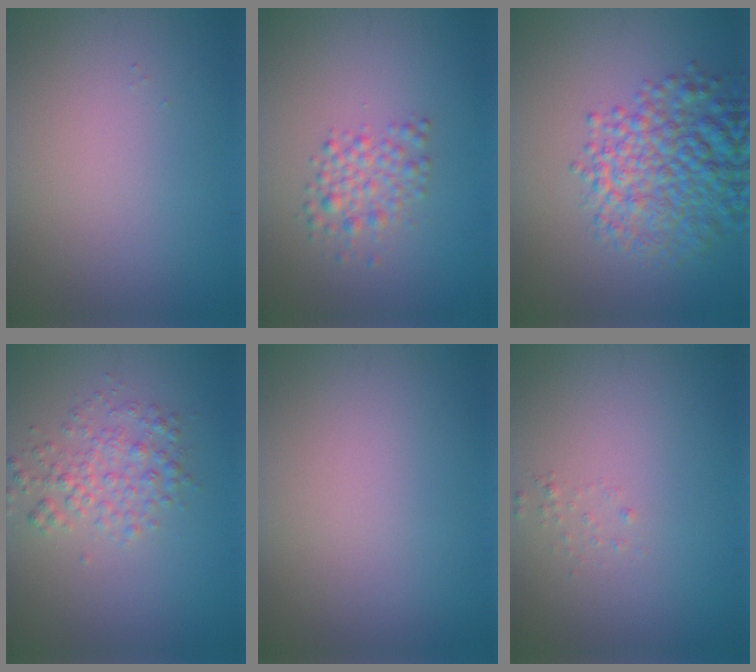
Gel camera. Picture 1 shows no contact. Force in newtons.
{"total": 2.4, "press": 2.4, "slide": 0.1}
{"total": 7.0, "press": 7.0, "slide": 0.3}
{"total": 2.9, "press": 2.9, "slide": 0.0}
{"total": 0.0}
{"total": 0.6, "press": 0.6, "slide": 0.1}